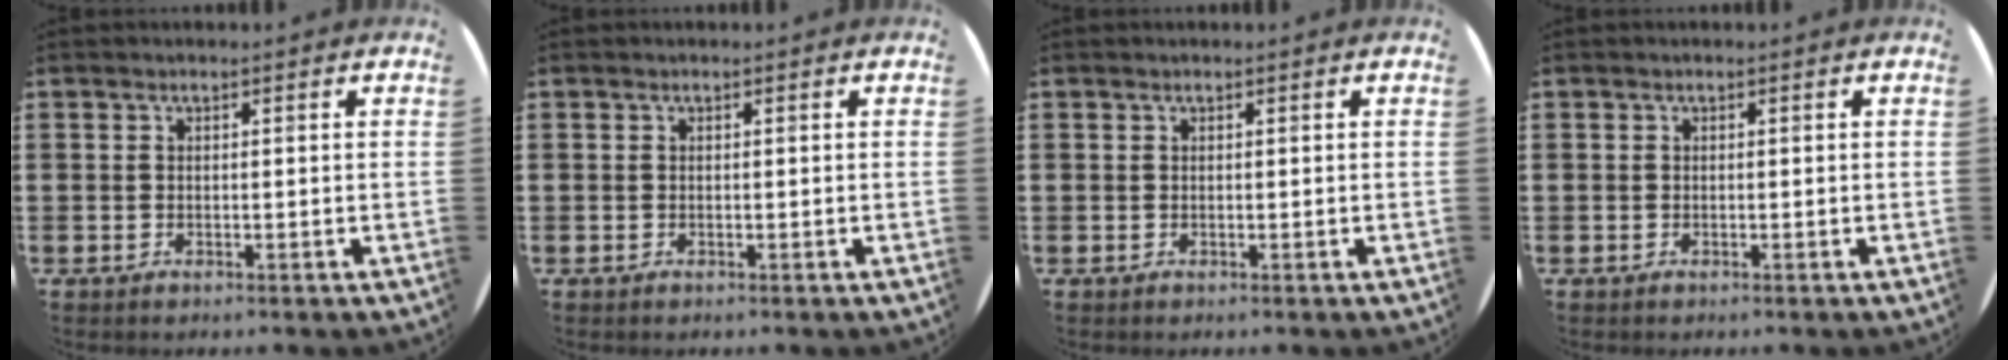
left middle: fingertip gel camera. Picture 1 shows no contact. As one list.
[{"total": 0.0}, {"total": 0.0}, {"total": 0.0}]